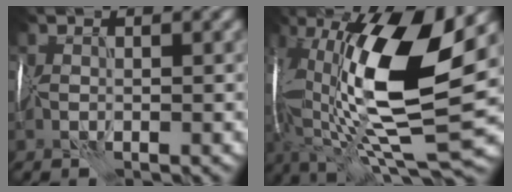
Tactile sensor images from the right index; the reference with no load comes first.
{"total": 15.6, "force": [1.5, 6.2, 14.2], "torque": [-0.275, 0.001, 0.029]}